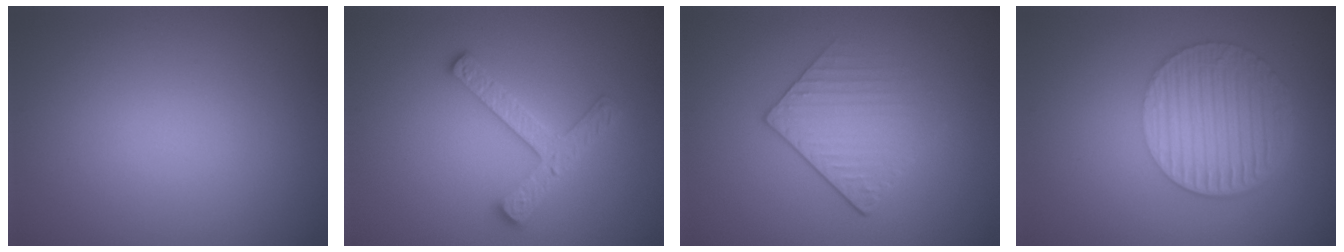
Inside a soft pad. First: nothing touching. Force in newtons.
{"total": 2.8, "press": 2.8, "slide": 0.6}
{"total": 2.1, "press": 1.8, "slide": 1.1}
{"total": 6.4, "press": 4.4, "slide": 4.6}